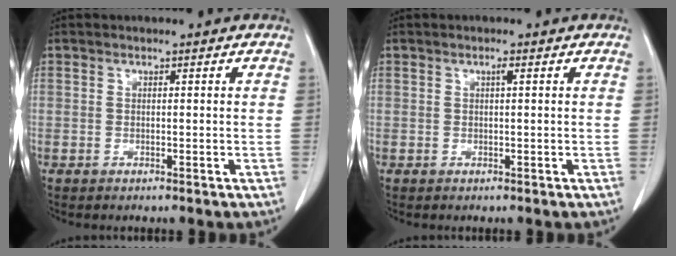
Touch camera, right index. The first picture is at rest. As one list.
[{"total": 0.7, "force": [0.2, 0.1, 0.6], "torque": [-0.012, 0.002, 0.001]}]